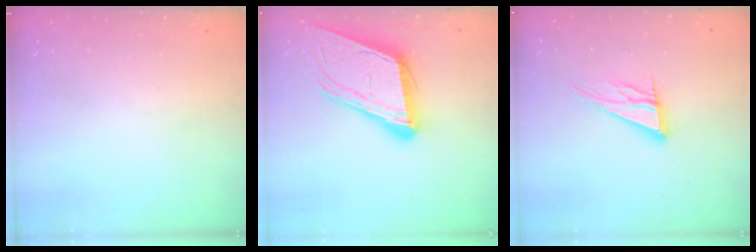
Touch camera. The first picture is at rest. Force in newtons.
{"total": 16.6, "press": 16.1, "slide": 4.0}
{"total": 11.5, "press": 11.4, "slide": 1.9}